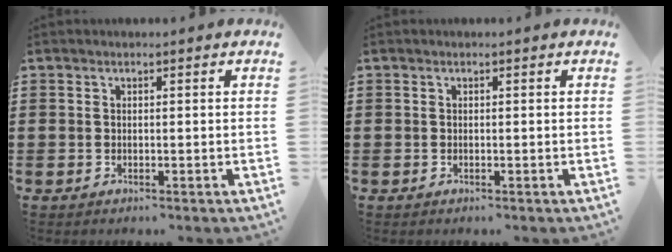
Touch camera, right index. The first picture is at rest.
{"total": 0.0}